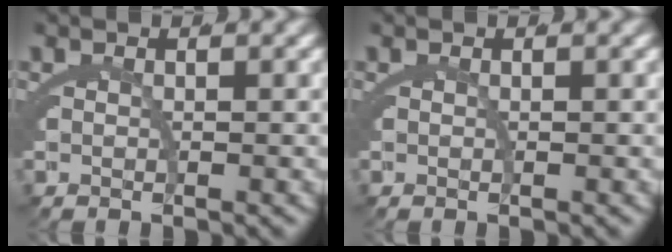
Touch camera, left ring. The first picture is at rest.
{"total": 0.0}